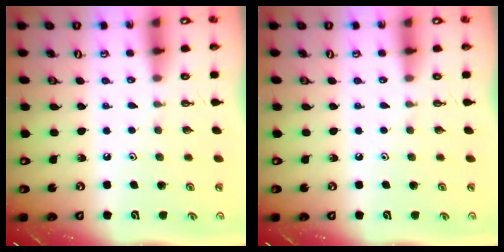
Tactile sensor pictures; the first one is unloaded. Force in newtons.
{"total": 0.0}